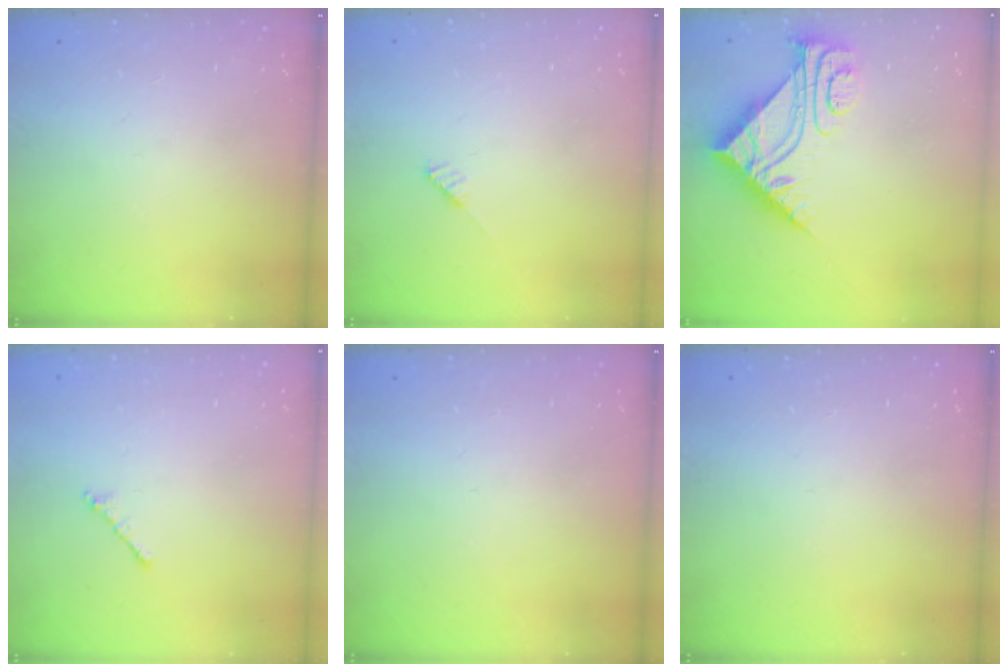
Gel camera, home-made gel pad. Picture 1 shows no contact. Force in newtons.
{"total": 3.0, "press": 3.0, "slide": 0.2}
{"total": 9.3, "press": 9.2, "slide": 0.9}
{"total": 0.9, "press": 0.7, "slide": 0.5}
{"total": 0.0}
{"total": 0.0}